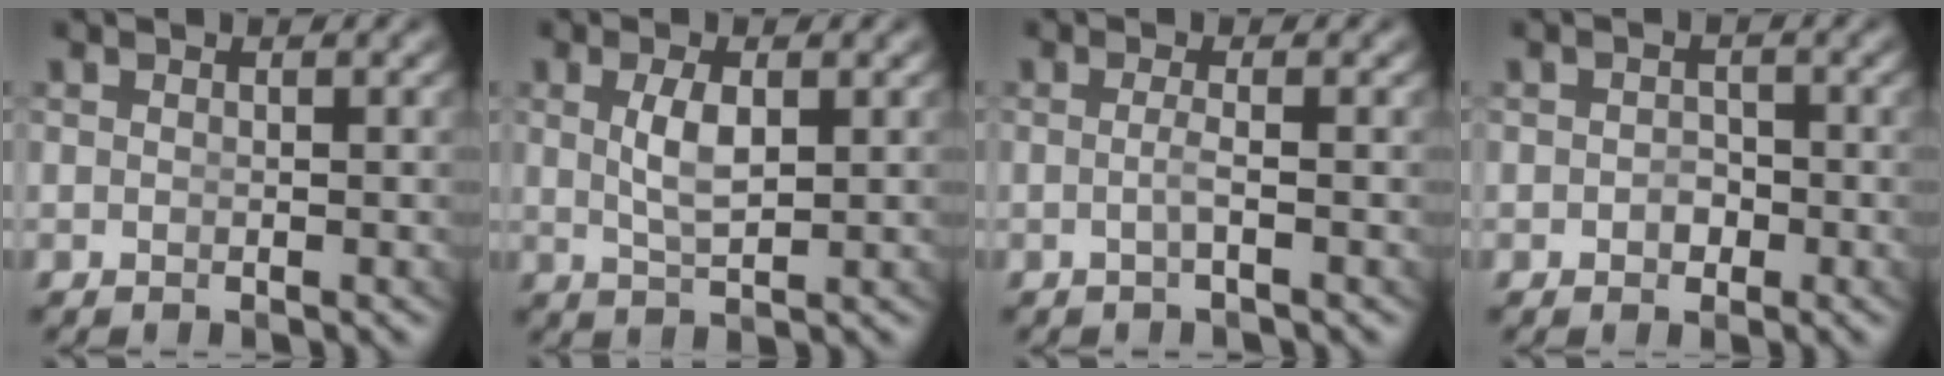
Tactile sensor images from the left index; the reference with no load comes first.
{"total": 2.5, "force": [0.3, 0.2, 2.4], "torque": [-0.050, -0.013, 0.018]}
{"total": 1.4, "force": [-0.8, -0.7, 0.9], "torque": [-0.022, -0.009, -0.010]}
{"total": 1.1, "force": [-0.8, 0.8, 0.3], "torque": [0.005, -0.009, -0.009]}